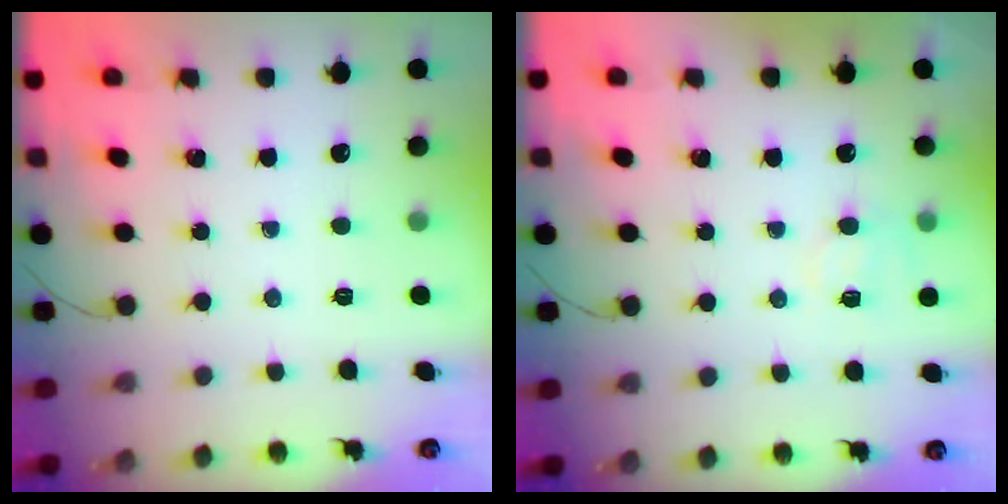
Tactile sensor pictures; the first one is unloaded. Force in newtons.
{"total": 5.0, "press": 4.9, "slide": 1.2}